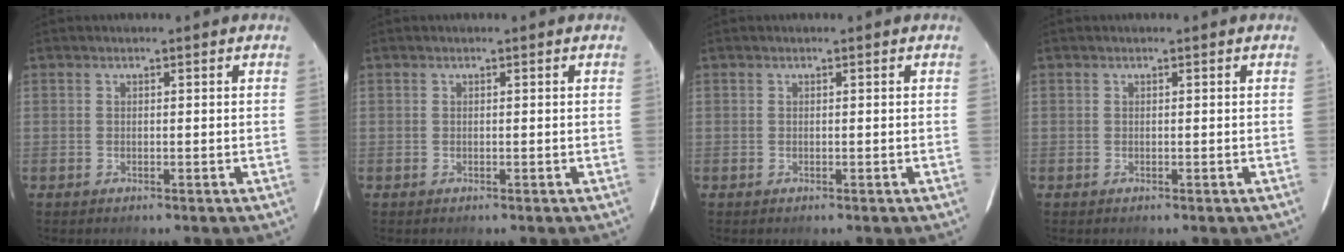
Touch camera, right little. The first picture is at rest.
{"total": 0.0}
{"total": 0.0}
{"total": 0.0}